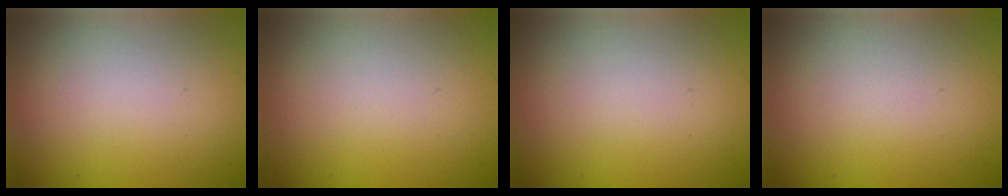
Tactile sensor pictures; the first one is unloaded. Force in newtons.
{"total": 0.0}
{"total": 0.0}
{"total": 0.0}